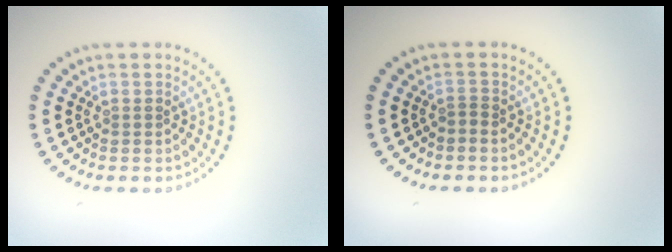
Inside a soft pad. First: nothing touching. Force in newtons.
{"total": 0.6, "press": 0.3, "slide": 0.5}